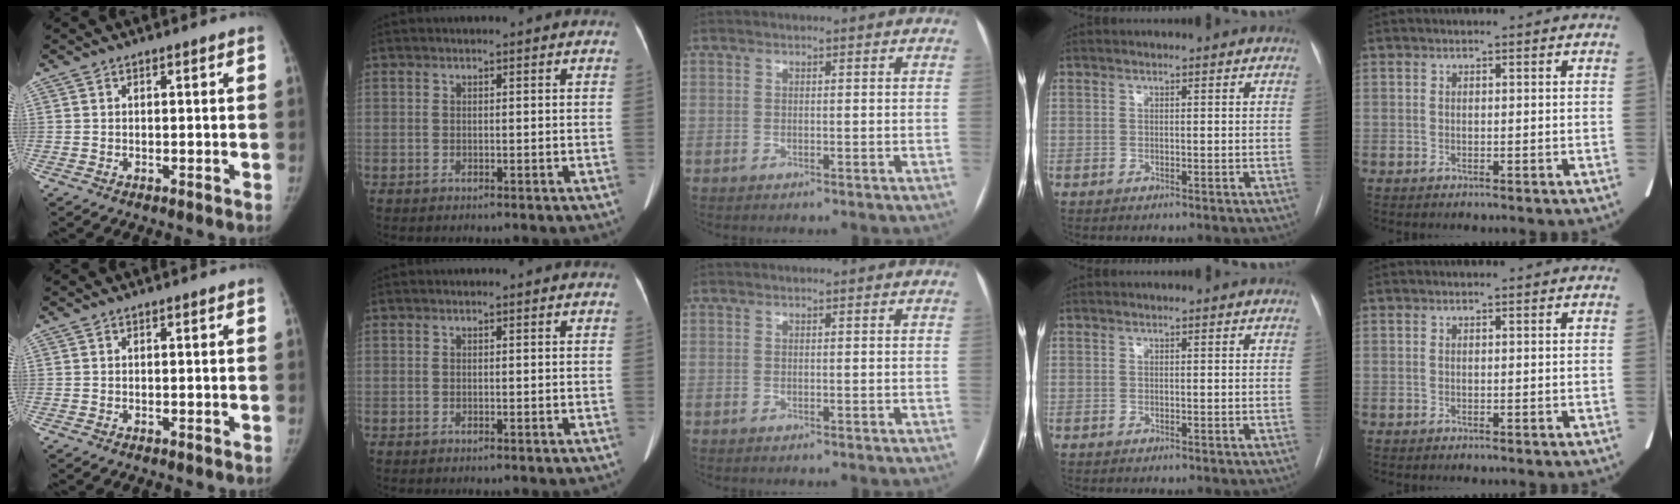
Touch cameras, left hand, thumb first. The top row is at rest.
{}